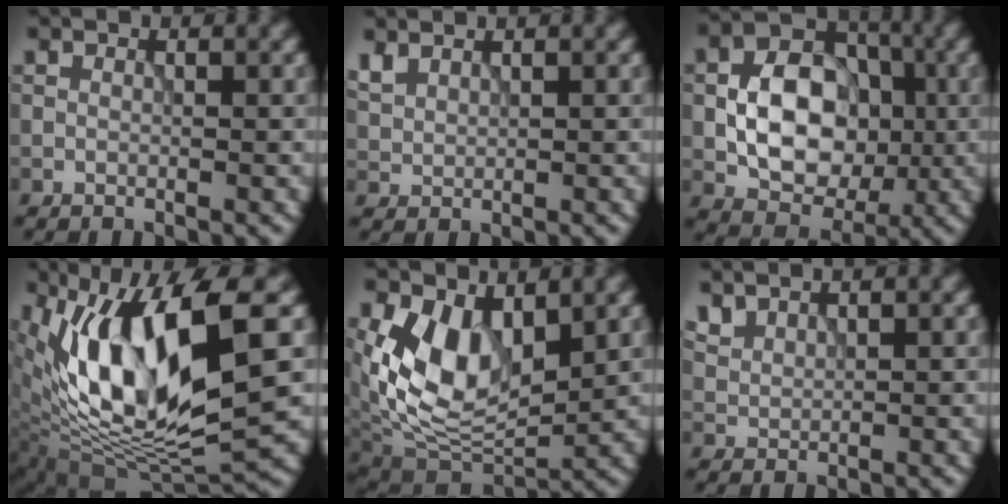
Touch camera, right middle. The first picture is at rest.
{"total": 1.7, "force": [1.4, 0.6, 0.6], "torque": [-0.022, 0.006, 0.038]}
{"total": 7.9, "force": [-1.1, 5.7, 5.4], "torque": [-0.082, 0.009, -0.020]}
{"total": 12.6, "force": [2.8, 4.5, 11.4], "torque": [-0.215, -0.006, 0.057]}
{"total": 8.1, "force": [1.9, 4.9, 6.1], "torque": [-0.121, -0.025, 0.037]}
{"total": 2.0, "force": [1.7, 0.7, 0.7], "torque": [-0.024, 0.004, 0.044]}